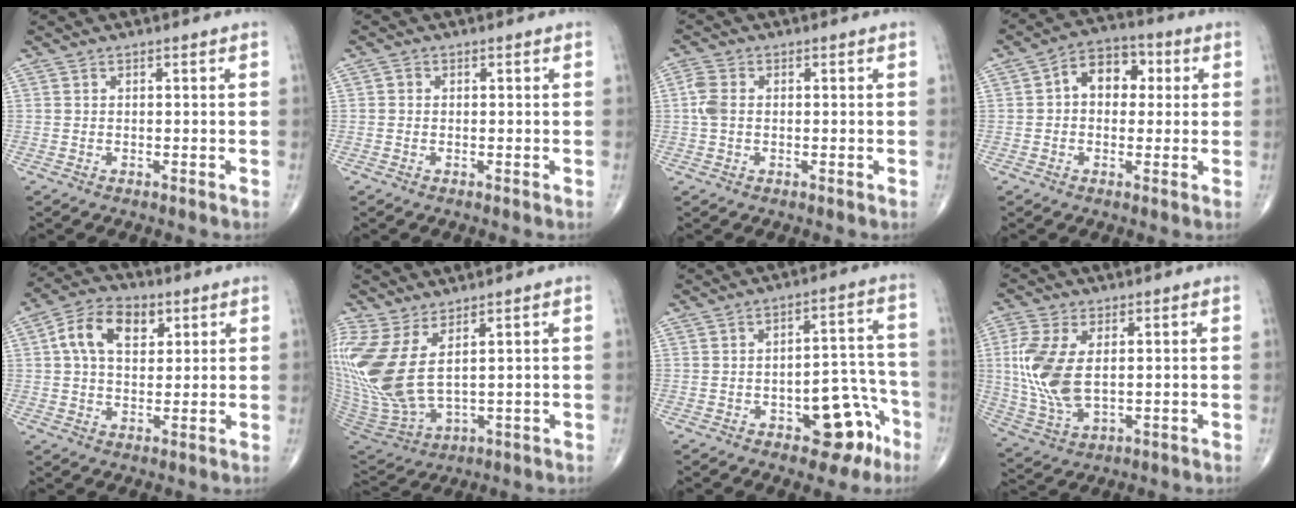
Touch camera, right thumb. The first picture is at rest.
{"total": 0.7, "force": [-0.1, 0.7, 0.3], "torque": [-0.002, 0.002, -0.005]}
{"total": 3.5, "force": [0.1, 2.3, 2.6], "torque": [-0.068, 0.007, -0.003]}
{"total": 8.8, "force": [1.4, 6.2, 6.0], "torque": [-0.061, 0.023, 0.012]}
{"total": 10.6, "force": [3.4, 6.8, 7.5], "torque": [-0.114, 0.008, 0.052]}
{"total": 14.3, "force": [4.2, 5.9, 12.4], "torque": [-0.297, -0.030, 0.103]}
{"total": 11.2, "force": [-5.5, 5.8, 7.8], "torque": [-0.055, 0.051, -0.066]}
{"total": 12.4, "force": [1.5, 6.8, 10.3], "torque": [-0.234, -0.008, 0.038]}